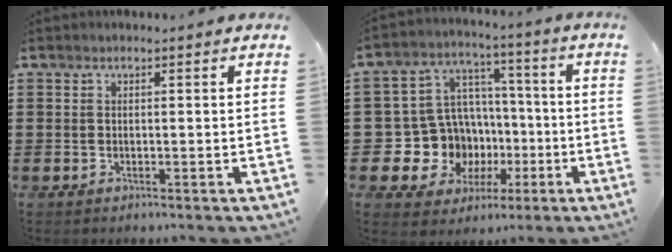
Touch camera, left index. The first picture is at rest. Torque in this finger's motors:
{"motor_torque": [0.65, 0.18, 0.25, 0.05]}